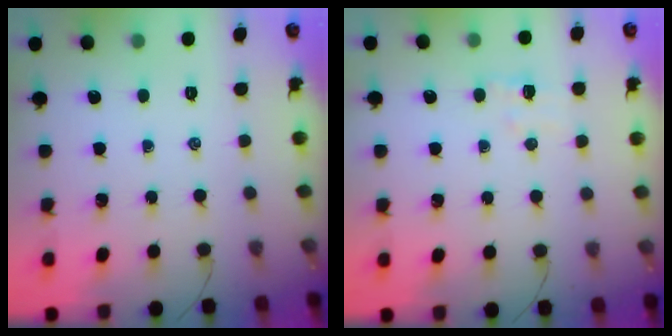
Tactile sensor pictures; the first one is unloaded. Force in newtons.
{"total": 3.6, "press": 3.5, "slide": 1.0}